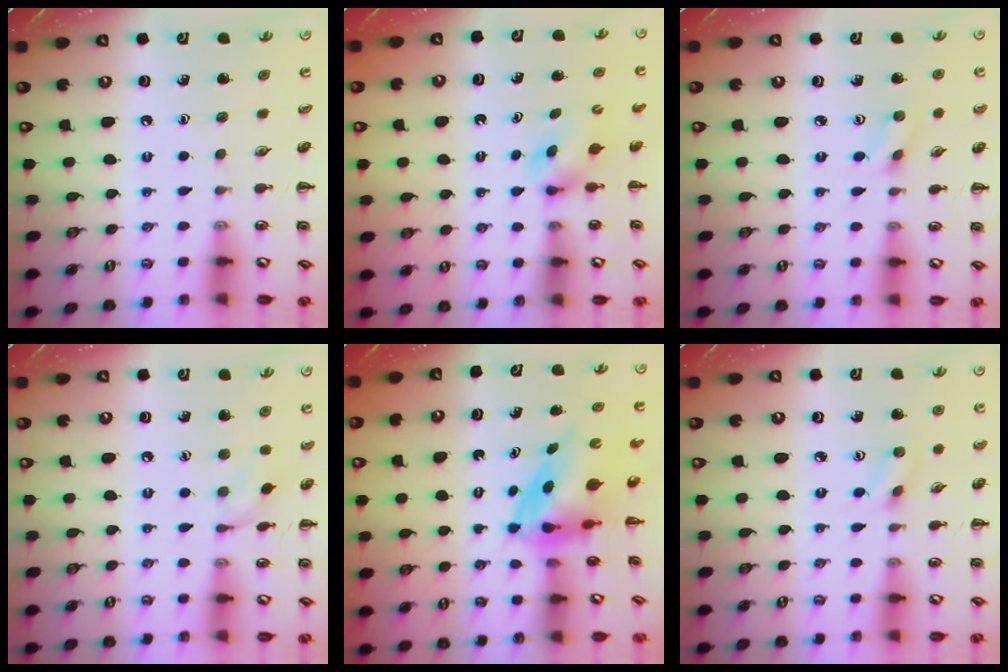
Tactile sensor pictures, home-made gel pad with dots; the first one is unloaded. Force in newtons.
{"total": 2.9, "press": 2.6, "slide": 1.3}
{"total": 2.7, "press": 2.5, "slide": 1.0}
{"total": 5.9, "press": 5.8, "slide": 1.2}
{"total": 3.7, "press": 3.6, "slide": 1.0}
{"total": 2.7, "press": 2.5, "slide": 1.0}